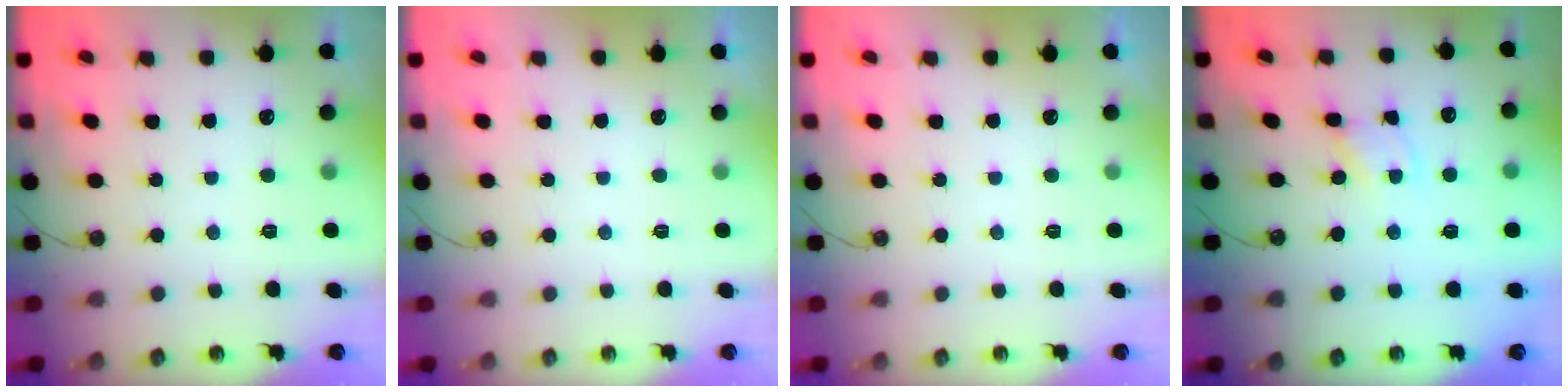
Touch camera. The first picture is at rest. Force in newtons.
{"total": 0.0}
{"total": 0.0}
{"total": 1.5, "press": 1.5, "slide": 0.0}